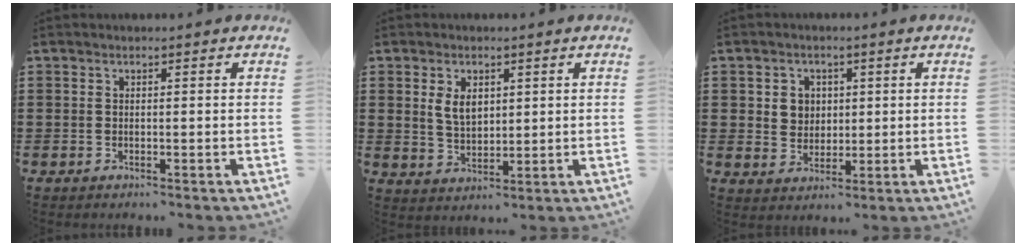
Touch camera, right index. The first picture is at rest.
{"total": 4.0, "force": [1.4, 2.5, 2.9], "torque": [-0.055, 0.005, 0.023]}
{"total": 3.6, "force": [1.0, 3.3, 1.0], "torque": [-0.033, 0.011, 0.016]}